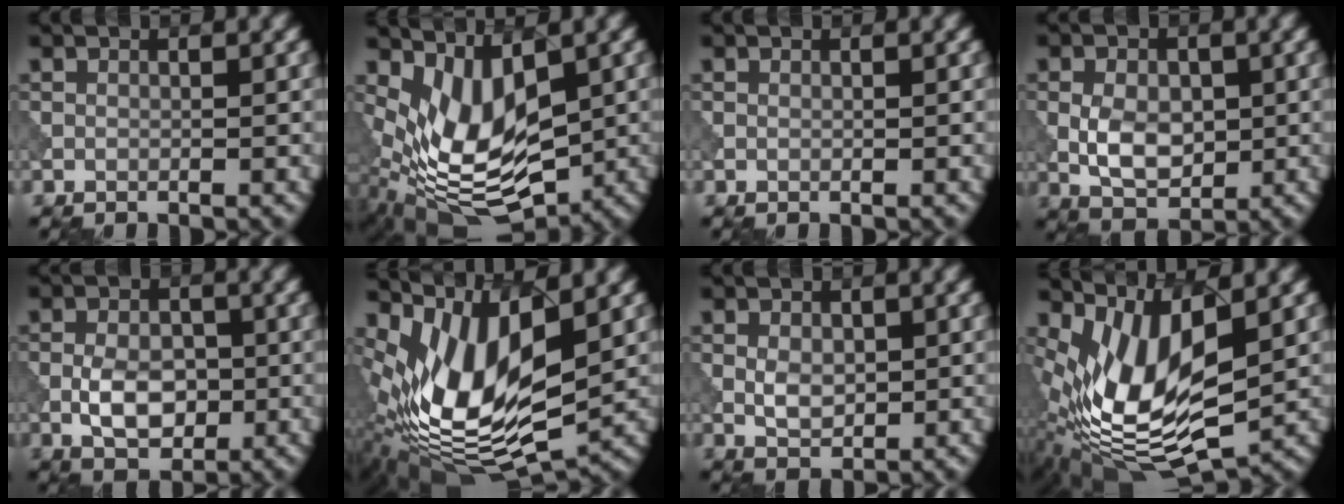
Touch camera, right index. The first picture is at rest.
{"total": 8.5, "force": [0.5, 4.7, 7.1], "torque": [-0.140, -0.013, 0.009]}
{"total": 0.0}
{"total": 4.6, "force": [-0.3, 3.0, 3.5], "torque": [-0.062, -0.002, -0.006]}
{"total": 4.4, "force": [-0.9, 2.8, 3.4], "torque": [-0.061, 0.000, -0.020]}
{"total": 12.8, "force": [1.7, 5.8, 11.3], "torque": [-0.228, -0.004, 0.032]}
{"total": 2.5, "force": [0.1, 1.7, 1.9], "torque": [-0.034, -0.001, 0.001]}
{"total": 12.4, "force": [0.5, 5.3, 11.2], "torque": [-0.221, -0.010, 0.011]}